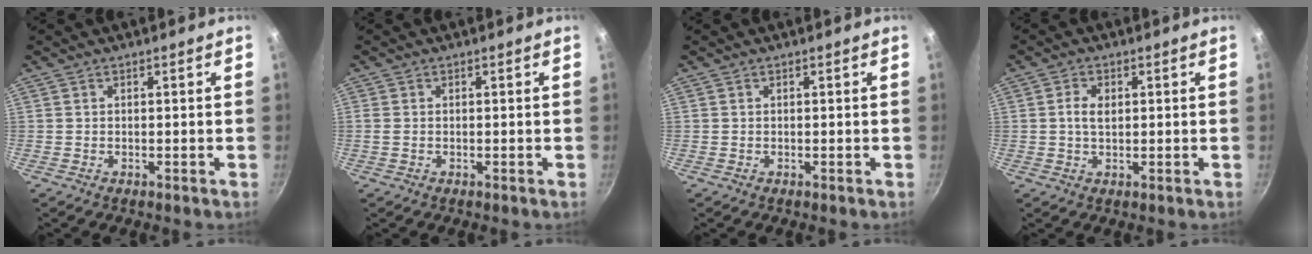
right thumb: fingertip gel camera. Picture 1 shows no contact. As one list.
[{"total": 1.2, "force": [-0.1, 0.8, 0.9], "torque": [-0.027, -0.001, -0.001]}, {"total": 0.0}, {"total": 3.0, "force": [0.4, 1.9, 2.4], "torque": [-0.044, -0.001, 0.007]}]